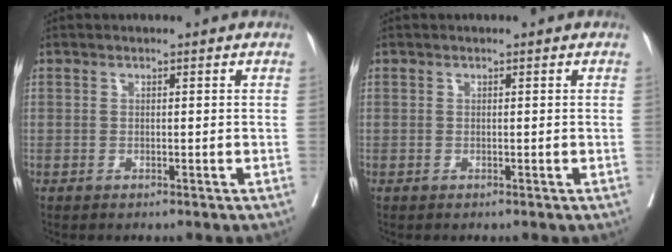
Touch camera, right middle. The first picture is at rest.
{"total": 0.0}